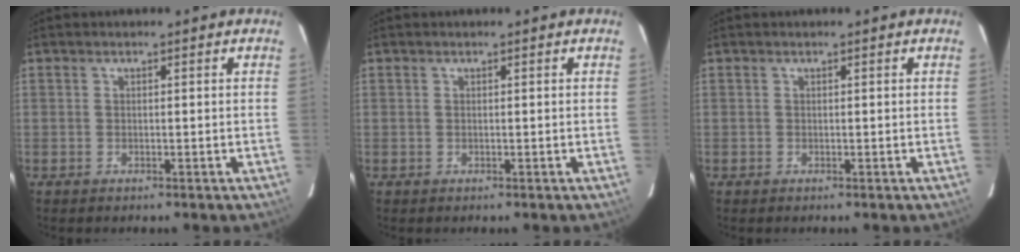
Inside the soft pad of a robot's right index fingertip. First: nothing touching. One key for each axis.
{"total": 0.0}
{"total": 0.0}